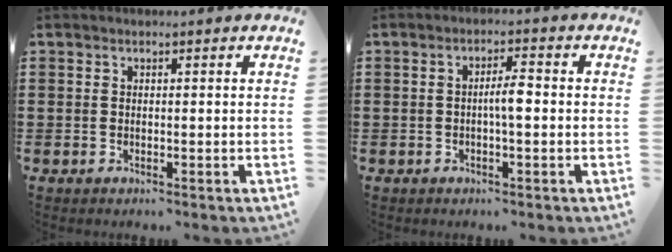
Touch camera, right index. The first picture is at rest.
{"total": 3.3, "force": [-0.4, 0.7, 3.2], "torque": [-0.057, 0.005, -0.009]}